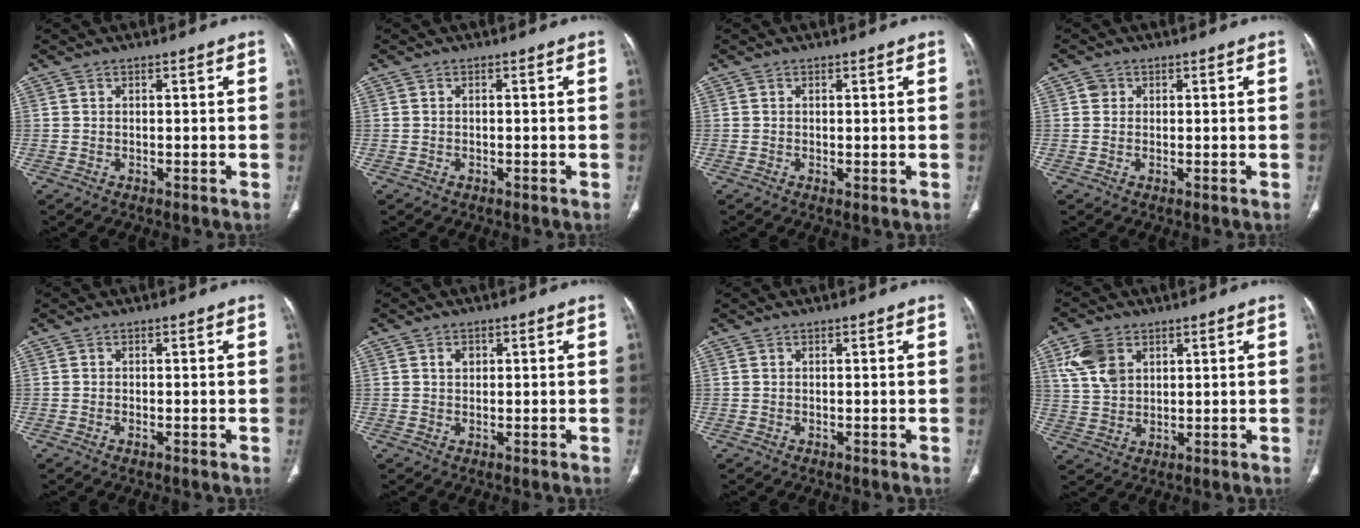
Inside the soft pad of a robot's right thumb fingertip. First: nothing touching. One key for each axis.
{"total": 0.7, "fx": -0.4, "fy": 0.5, "fz": 0.3, "tx": -0.006, "ty": 0.003, "tz": -0.009}
{"total": 0.7, "fx": 0.0, "fy": 0.2, "fz": 0.6, "tx": -0.016, "ty": -0.005, "tz": 0.001}
{"total": 1.4, "fx": 0.4, "fy": 1.3, "fz": 0.4, "tx": 0.002, "ty": 0.001, "tz": 0.004}
{"total": 0.6, "fx": -0.3, "fy": 0.2, "fz": 0.5, "tx": -0.011, "ty": -0.001, "tz": -0.006}
{"total": 1.7, "fx": 0.6, "fy": 1.3, "fz": 0.9, "tx": -0.009, "ty": 0.000, "tz": 0.009}
{"total": 0.0}
{"total": 7.9, "fx": 3.4, "fy": 5.4, "fz": 4.6, "tx": -0.079, "ty": -0.006, "tz": 0.076}